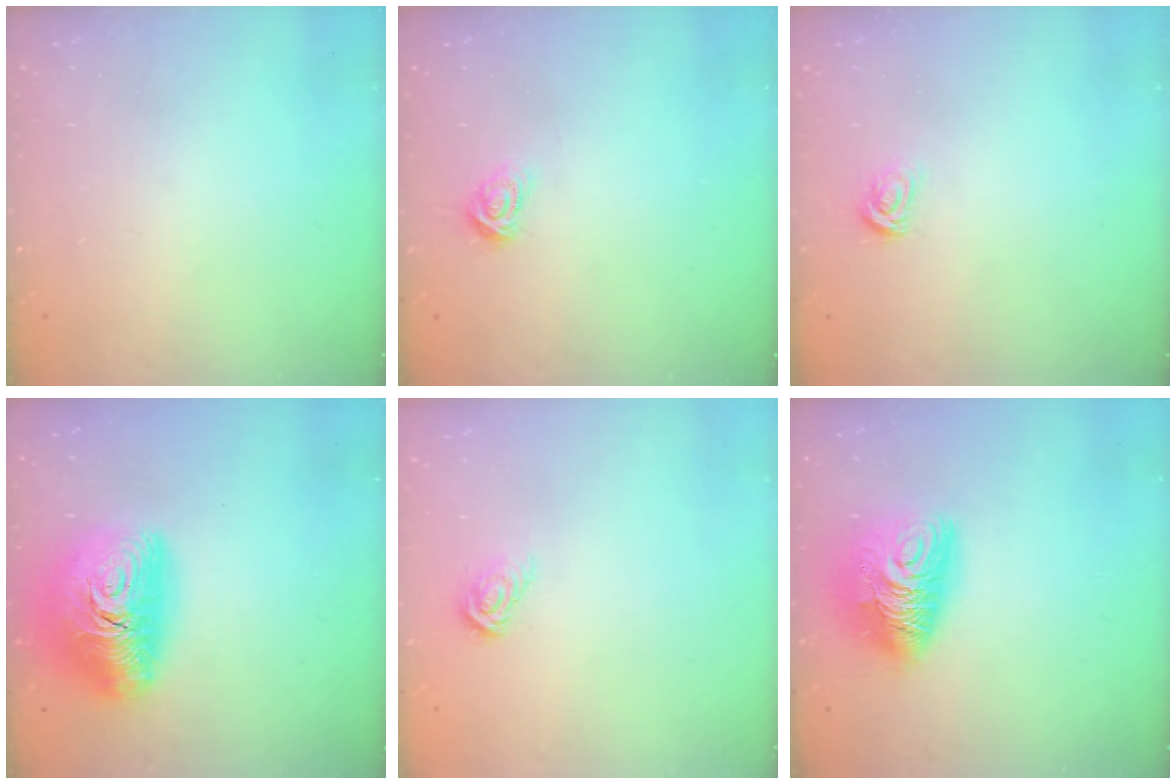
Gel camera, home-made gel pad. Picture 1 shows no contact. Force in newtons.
{"total": 3.3, "press": 3.3, "slide": 0.4}
{"total": 2.8, "press": 2.8, "slide": 0.4}
{"total": 21.8, "press": 21.7, "slide": 1.6}
{"total": 5.4, "press": 5.4, "slide": 0.3}
{"total": 13.9, "press": 13.8, "slide": 1.5}